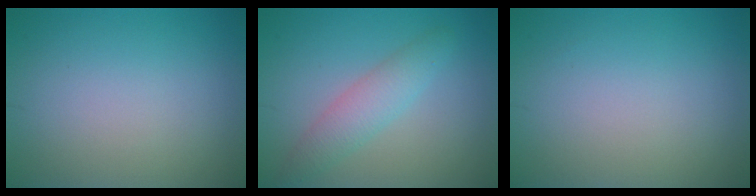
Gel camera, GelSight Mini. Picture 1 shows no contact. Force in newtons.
{"total": 2.9, "press": 2.9, "slide": 0.1}
{"total": 0.0}